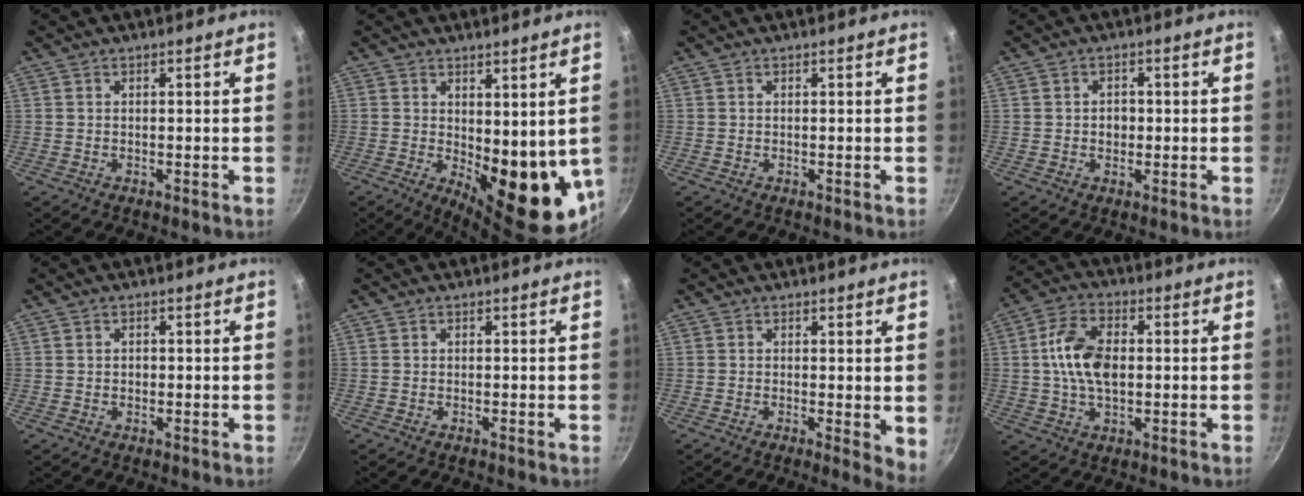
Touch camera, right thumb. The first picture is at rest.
{"total": 14.0, "force": [0.4, 6.2, 12.5], "torque": [-0.128, -0.033, 0.022]}
{"total": 0.0}
{"total": 2.7, "force": [-0.1, 2.2, 1.5], "torque": [-0.011, 0.002, -0.003]}
{"total": 1.0, "force": [-0.1, 0.9, 0.5], "torque": [-0.008, 0.002, -0.001]}
{"total": 0.0}
{"total": 3.8, "force": [0.0, 1.4, 3.6], "torque": [-0.046, -0.012, -0.002]}
{"total": 10.6, "force": [0.5, 6.4, 8.5], "torque": [-0.151, 0.017, 0.002]}